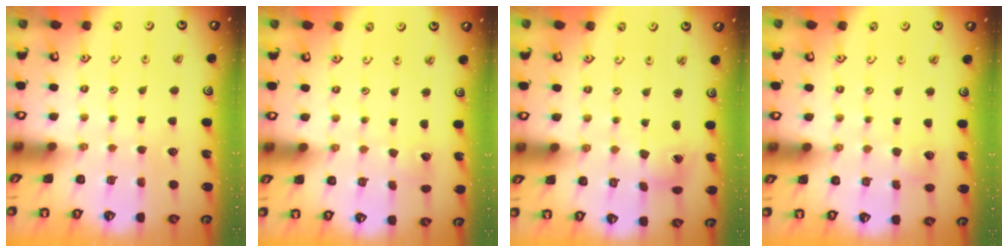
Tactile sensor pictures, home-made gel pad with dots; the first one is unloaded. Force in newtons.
{"total": 2.3, "press": 2.2, "slide": 0.3}
{"total": 3.6, "press": 3.6, "slide": 0.5}
{"total": 2.9, "press": 2.9, "slide": 0.2}